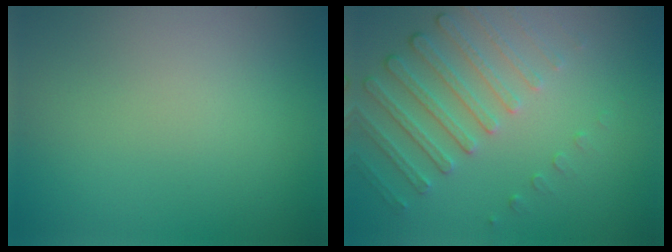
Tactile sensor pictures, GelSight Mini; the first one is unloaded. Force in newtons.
{"total": 4.6, "press": 3.3, "slide": 3.2}